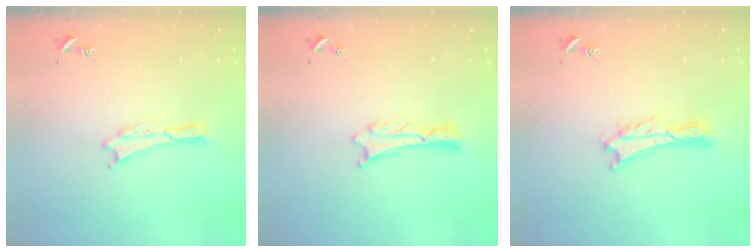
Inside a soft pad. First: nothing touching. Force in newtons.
{"total": 1.3, "press": 1.2, "slide": 0.1}
{"total": 1.8, "press": 1.8, "slide": 0.2}